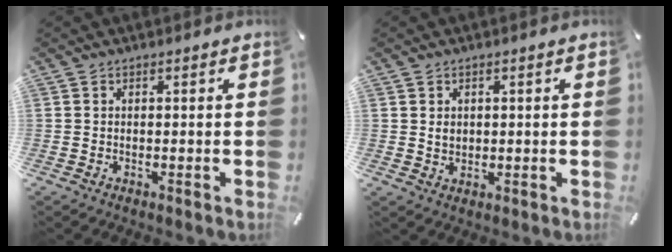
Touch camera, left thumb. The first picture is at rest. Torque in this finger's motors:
{"motor_torque": [0.07, -0.04, 0.04, 0.00, 0.06]}